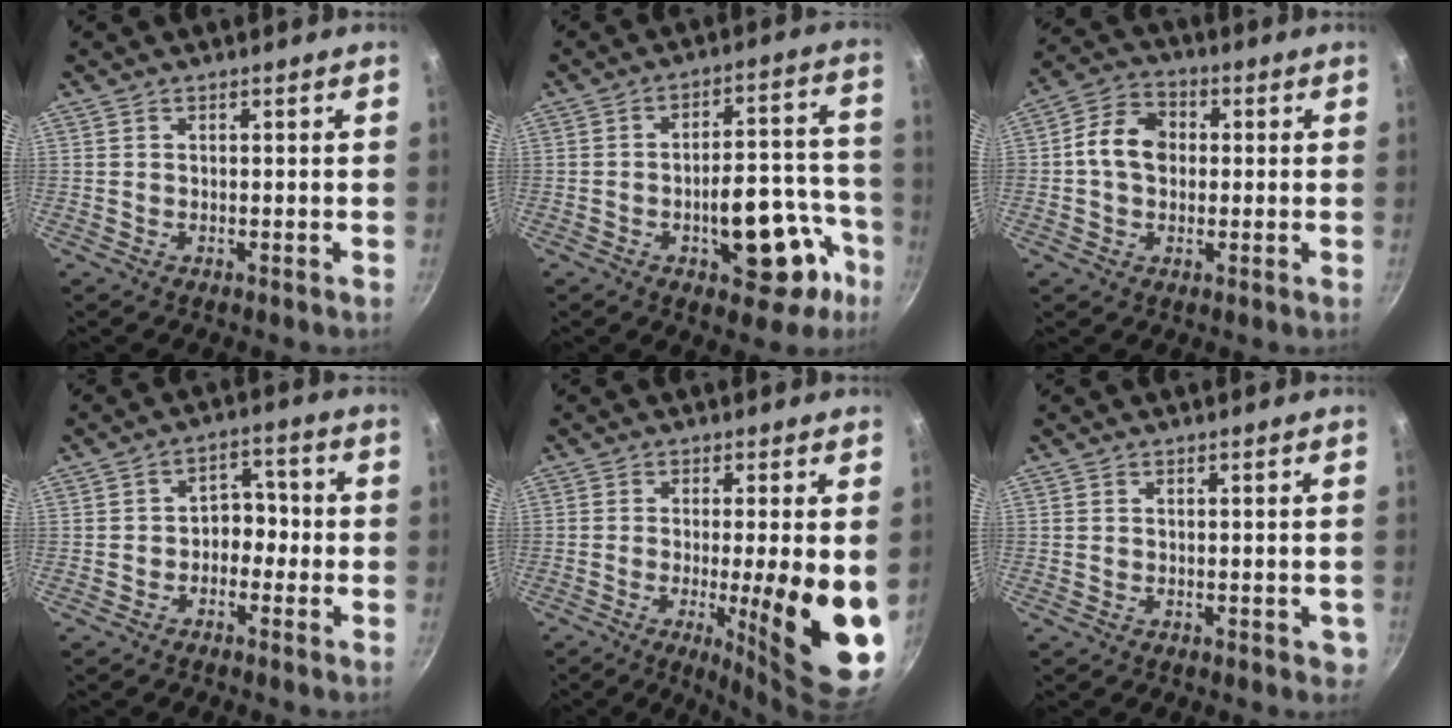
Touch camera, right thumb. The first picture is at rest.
{"total": 16.8, "force": [-7.1, 8.3, 12.8], "torque": [-0.104, 0.060, -0.091]}
{"total": 8.9, "force": [0.3, 6.9, 5.6], "torque": [-0.078, 0.019, -0.011]}
{"total": 4.9, "force": [-1.4, 3.8, 2.9], "torque": [0.003, 0.029, -0.030]}
{"total": 16.3, "force": [-2.4, 3.1, 15.8], "torque": [-0.206, -0.023, -0.028]}
{"total": 2.0, "force": [-0.2, 1.5, 1.4], "torque": [-0.011, 0.000, 0.000]}